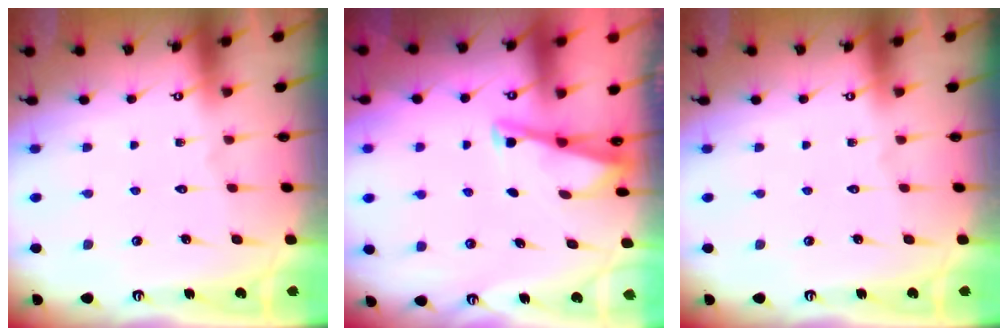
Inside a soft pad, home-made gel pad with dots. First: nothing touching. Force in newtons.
{"total": 2.9, "press": 2.9, "slide": 0.3}
{"total": 0.0}